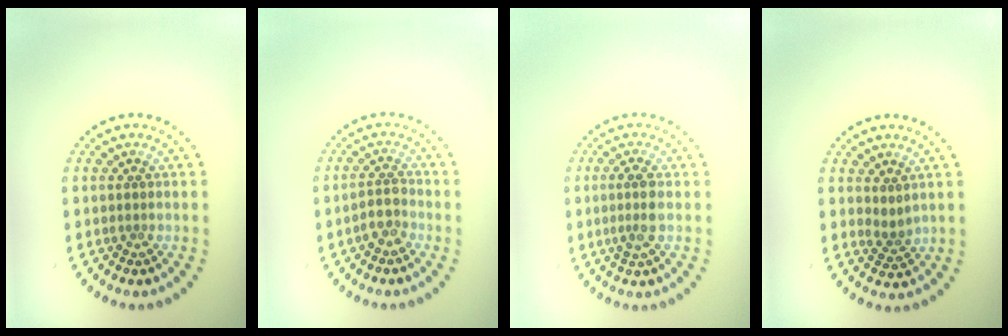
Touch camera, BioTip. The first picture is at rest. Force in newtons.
{"total": 2.0, "press": 1.6, "slide": 1.1}
{"total": 2.1, "press": 1.9, "slide": 0.7}
{"total": 1.6, "press": 1.1, "slide": 1.2}